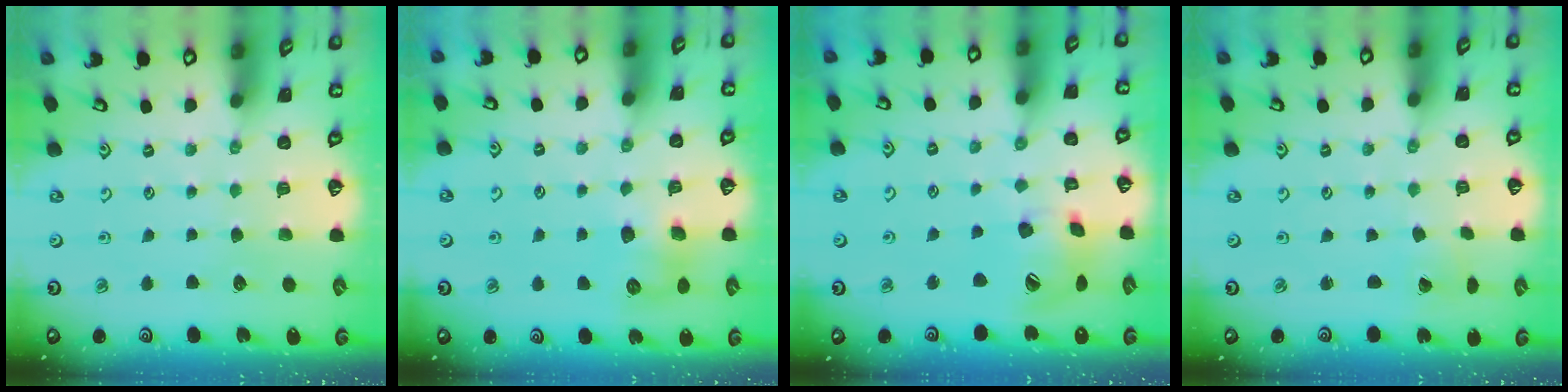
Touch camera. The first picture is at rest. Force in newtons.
{"total": 8.5, "press": 8.5, "slide": 0.8}
{"total": 14.6, "press": 14.4, "slide": 2.2}
{"total": 1.5, "press": 1.5, "slide": 0.0}